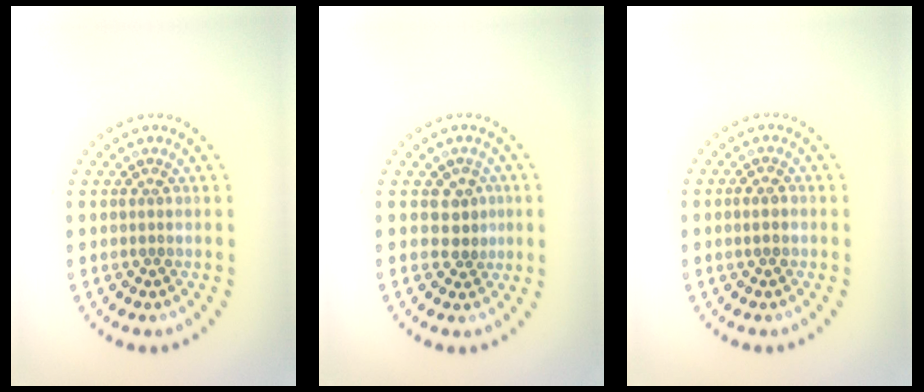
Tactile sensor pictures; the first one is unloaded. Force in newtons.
{"total": 1.8, "press": 1.6, "slide": 0.9}
{"total": 0.8, "press": 0.8, "slide": 0.1}